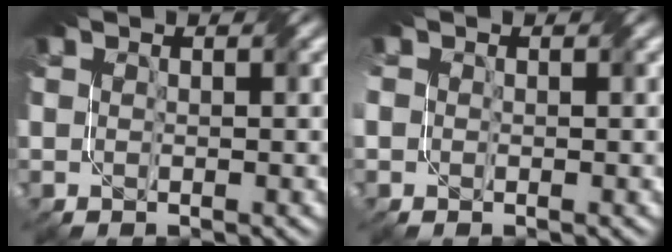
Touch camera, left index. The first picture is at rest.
{"total": 1.7, "force": [0.2, 1.4, 1.0], "torque": [-0.024, 0.010, 0.000]}